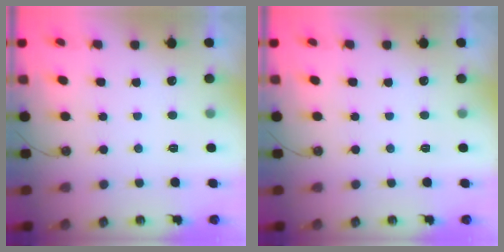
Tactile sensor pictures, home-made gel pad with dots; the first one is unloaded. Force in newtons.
{"total": 0.0}